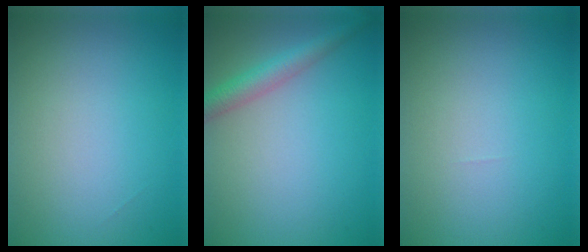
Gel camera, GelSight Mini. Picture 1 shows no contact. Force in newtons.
{"total": 2.9, "press": 2.9, "slide": 0.0}
{"total": 0.0}